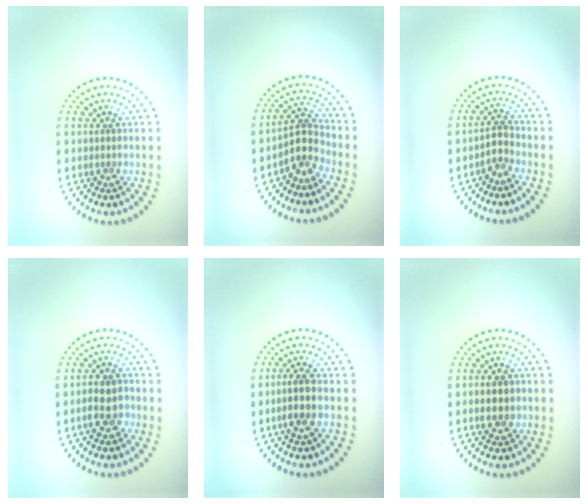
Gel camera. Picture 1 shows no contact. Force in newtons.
{"total": 2.8, "press": 2.2, "slide": 1.7}
{"total": 1.9, "press": 1.6, "slide": 1.0}
{"total": 2.8, "press": 2.7, "slide": 0.6}
{"total": 2.4, "press": 2.2, "slide": 1.0}
{"total": 2.4, "press": 2.4, "slide": 0.1}